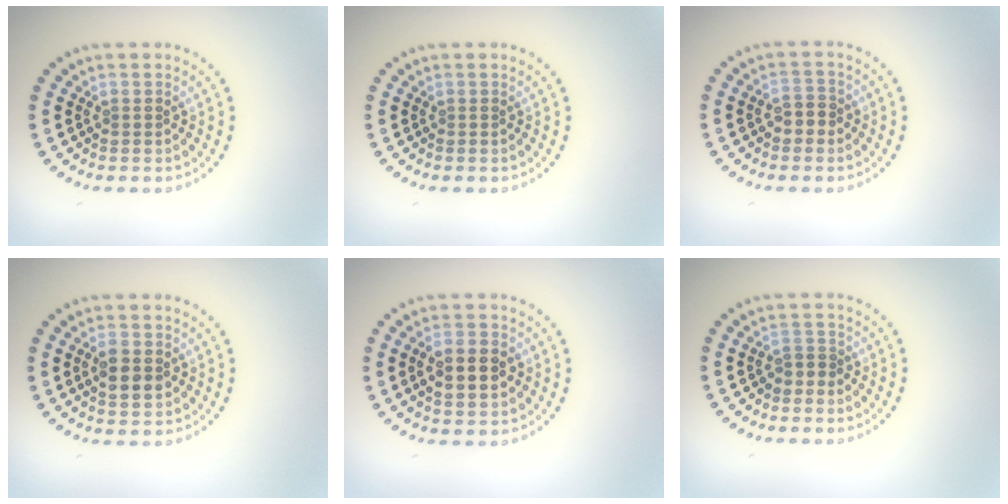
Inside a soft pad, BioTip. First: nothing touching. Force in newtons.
{"total": 0.0}
{"total": 1.7, "press": 1.6, "slide": 0.4}
{"total": 3.0, "press": 3.0, "slide": 0.2}
{"total": 3.4, "press": 3.4, "slide": 0.1}
{"total": 1.1, "press": 0.9, "slide": 0.6}